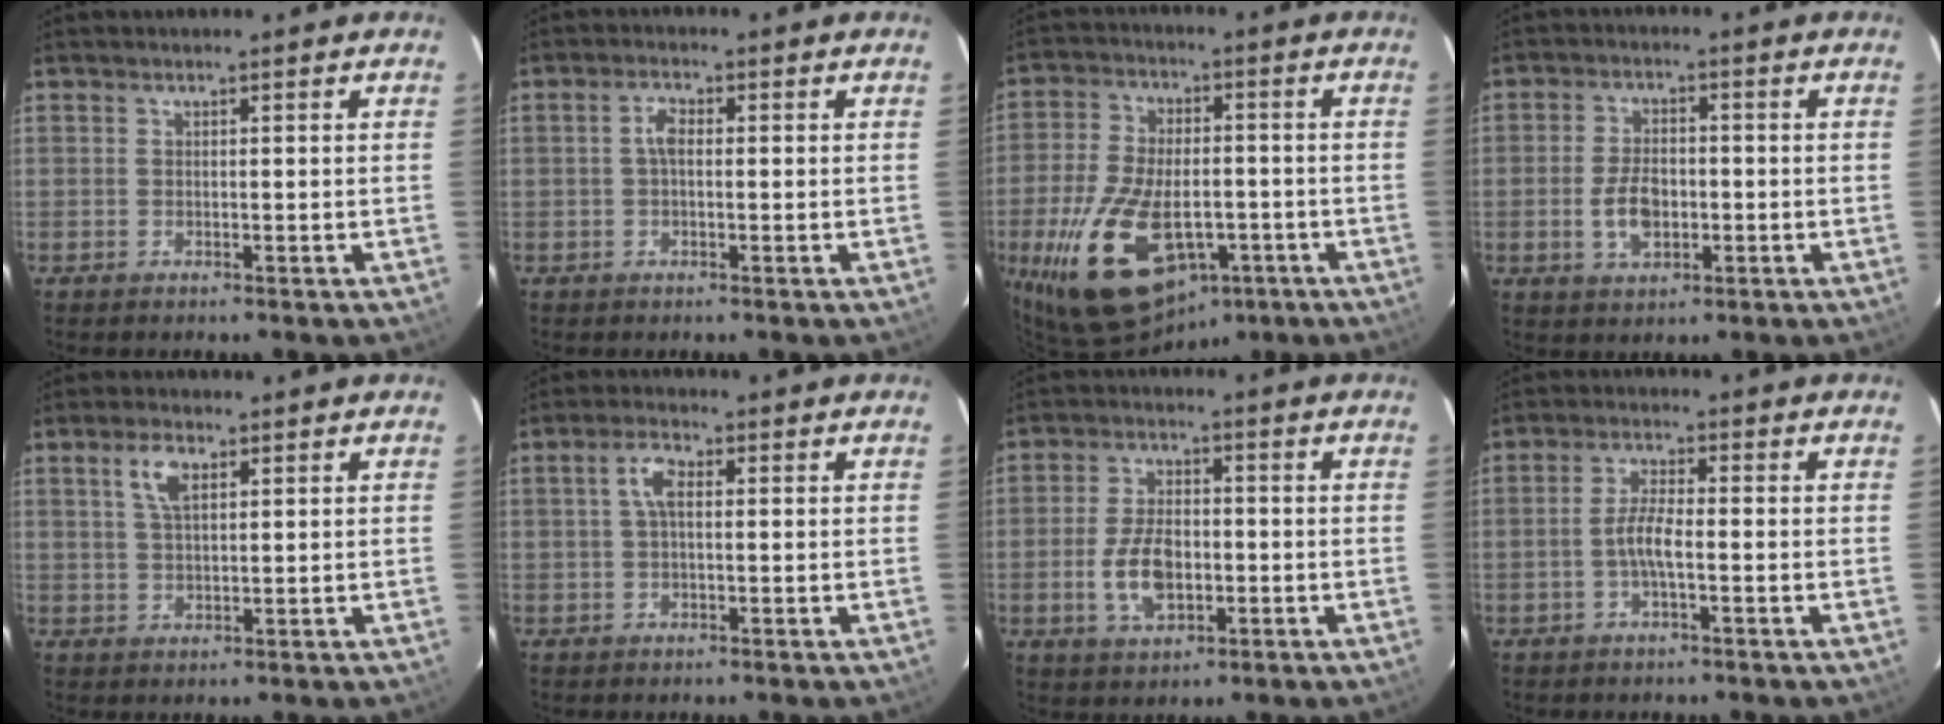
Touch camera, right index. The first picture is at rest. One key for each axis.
{"total": 2.5, "fx": 0.0, "fy": 1.3, "fz": 2.1, "tx": -0.045, "ty": 0.008, "tz": 0.001}
{"total": 21.7, "fx": -9.1, "fy": 11.8, "fz": 15.8, "tx": -0.319, "ty": -0.021, "tz": -0.135}
{"total": 6.5, "fx": -1.4, "fy": 3.8, "fz": 5.1, "tx": -0.102, "ty": 0.004, "tz": -0.019}
{"total": 4.6, "fx": 2.1, "fy": 2.0, "fz": 3.5, "tx": -0.067, "ty": 0.008, "tz": 0.040}
{"total": 3.6, "fx": 0.6, "fy": 1.6, "fz": 3.2, "tx": -0.065, "ty": 0.010, "tz": 0.010}
{"total": 8.7, "fx": -1.9, "fy": 4.9, "fz": 6.9, "tx": -0.141, "ty": 0.003, "tz": -0.029}
{"total": 4.0, "fx": -1.3, "fy": 0.7, "fz": 3.8, "tx": -0.081, "ty": 0.006, "tz": -0.025}